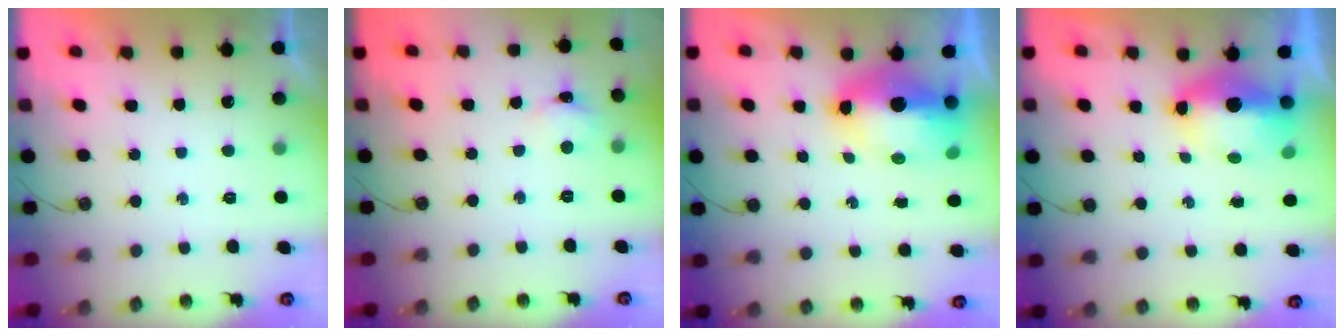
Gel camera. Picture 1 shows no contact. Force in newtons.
{"total": 3.2, "press": 3.2, "slide": 0.5}
{"total": 11.2, "press": 11.1, "slide": 1.5}
{"total": 7.4, "press": 7.4, "slide": 0.8}